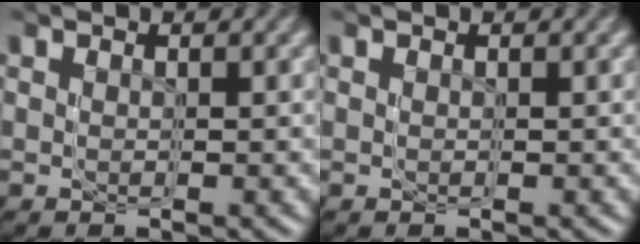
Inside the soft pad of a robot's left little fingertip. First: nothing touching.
{"total": 0.0}